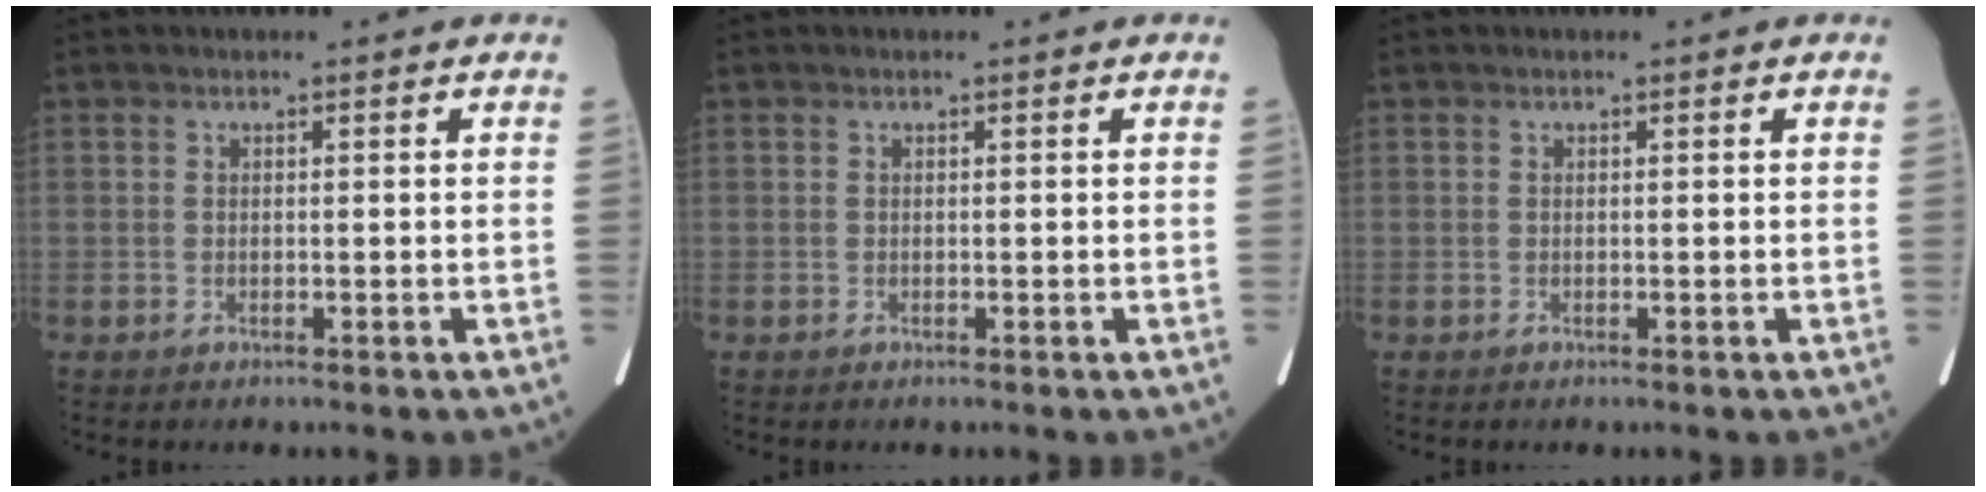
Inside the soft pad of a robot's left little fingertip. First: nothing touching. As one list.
[{"total": 0.0}, {"total": 0.0}]